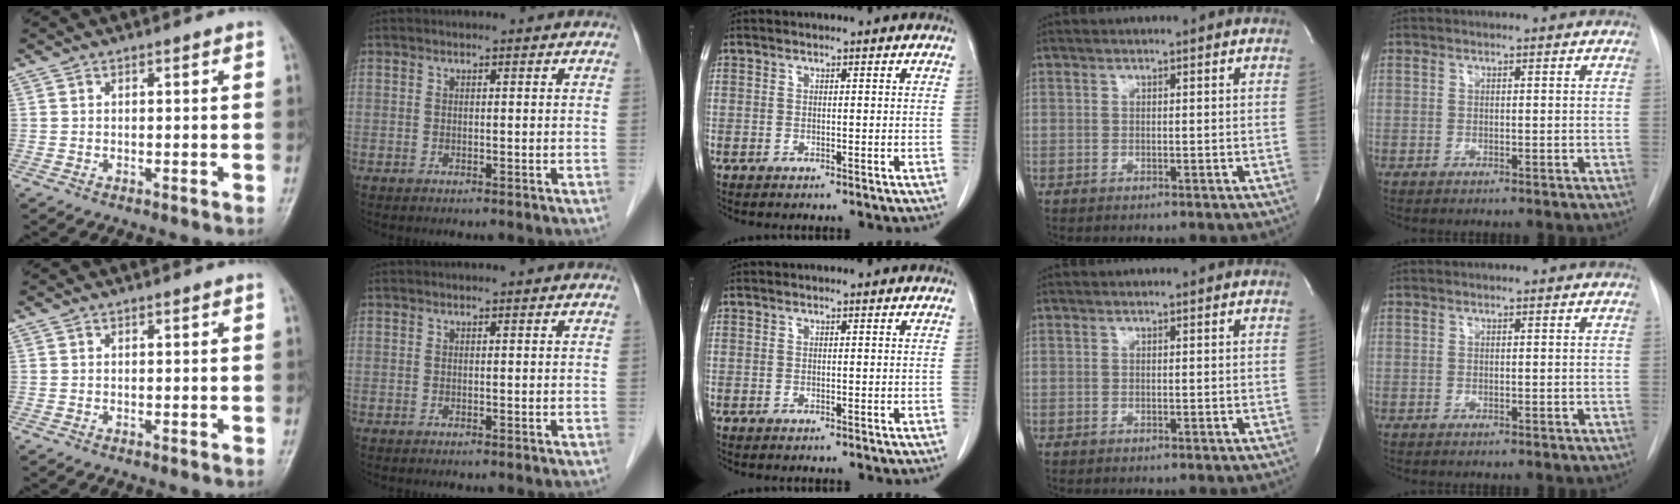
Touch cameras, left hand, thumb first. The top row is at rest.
{}